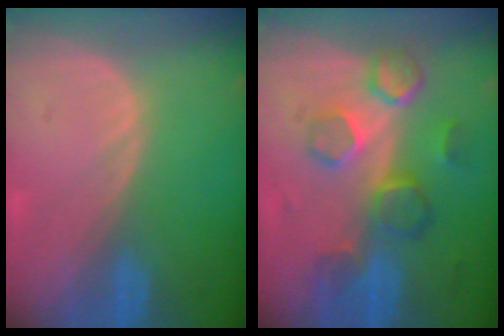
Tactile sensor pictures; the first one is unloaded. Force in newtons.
{"total": 8.5, "press": 7.7, "slide": 3.5}